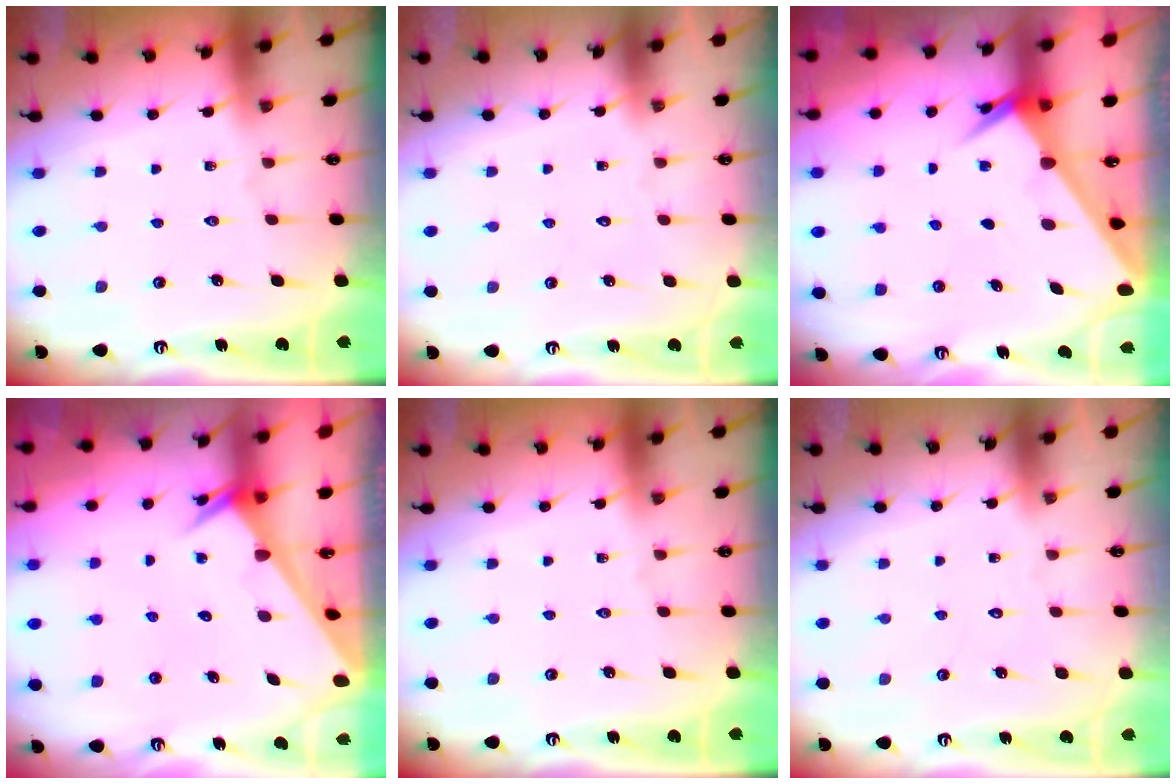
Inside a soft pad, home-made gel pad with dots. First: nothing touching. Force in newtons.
{"total": 1.5, "press": 1.5, "slide": 0.1}
{"total": 2.5, "press": 2.5, "slide": 0.2}
{"total": 2.5, "press": 2.5, "slide": 0.1}
{"total": 0.0}
{"total": 1.7, "press": 1.7, "slide": 0.1}